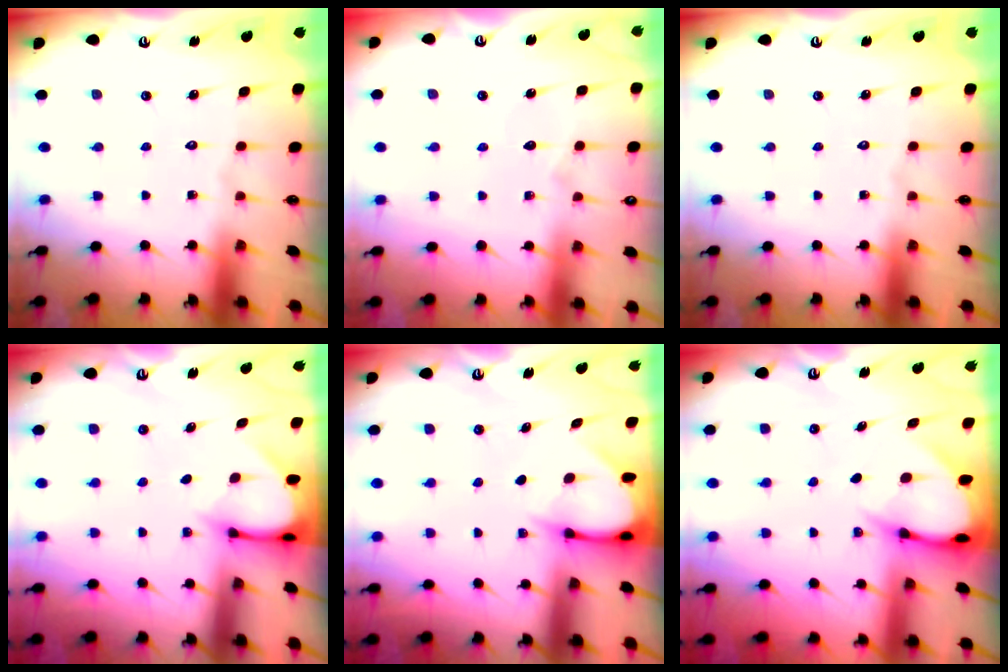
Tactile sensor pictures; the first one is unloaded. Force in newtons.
{"total": 3.7, "press": 3.7, "slide": 0.4}
{"total": 0.0}
{"total": 3.3, "press": 3.3, "slide": 0.3}
{"total": 3.7, "press": 3.7, "slide": 0.3}
{"total": 4.7, "press": 4.7, "slide": 0.6}